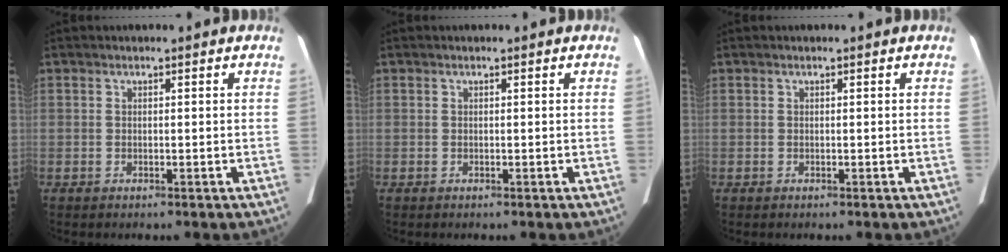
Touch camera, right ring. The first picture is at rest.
{"total": 0.0}
{"total": 0.0}